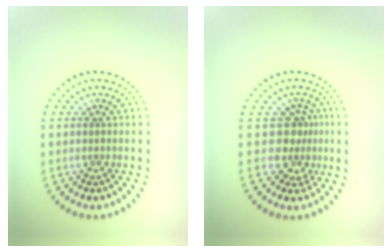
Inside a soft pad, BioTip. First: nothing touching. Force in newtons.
{"total": 2.9, "press": 2.1, "slide": 2.0}